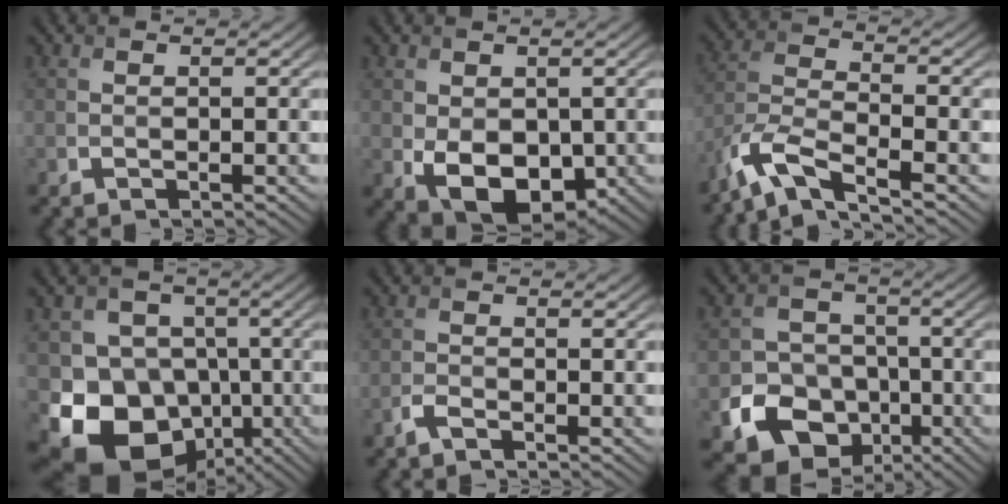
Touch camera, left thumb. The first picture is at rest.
{"total": 7.2, "force": [-1.2, 4.9, 5.2], "torque": [-0.105, -0.024, -0.013]}
{"total": 7.7, "force": [-5.6, 1.8, 5.0], "torque": [-0.111, -0.005, -0.125]}
{"total": 13.0, "force": [-4.1, 11.0, 5.6], "torque": [-0.113, -0.029, -0.091]}
{"total": 1.5, "force": [-1.3, 0.3, 0.8], "torque": [-0.021, 0.000, -0.031]}
{"total": 13.8, "force": [-6.1, 11.5, 4.5], "torque": [-0.094, -0.060, -0.117]}